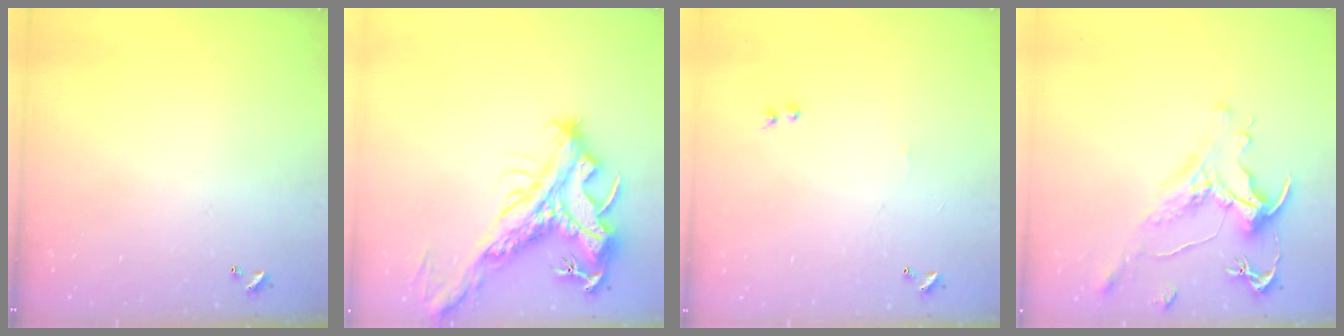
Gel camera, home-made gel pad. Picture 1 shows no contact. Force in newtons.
{"total": 9.3, "press": 9.1, "slide": 2.0}
{"total": 0.9, "press": 0.8, "slide": 0.5}
{"total": 1.6, "press": 1.0, "slide": 1.3}